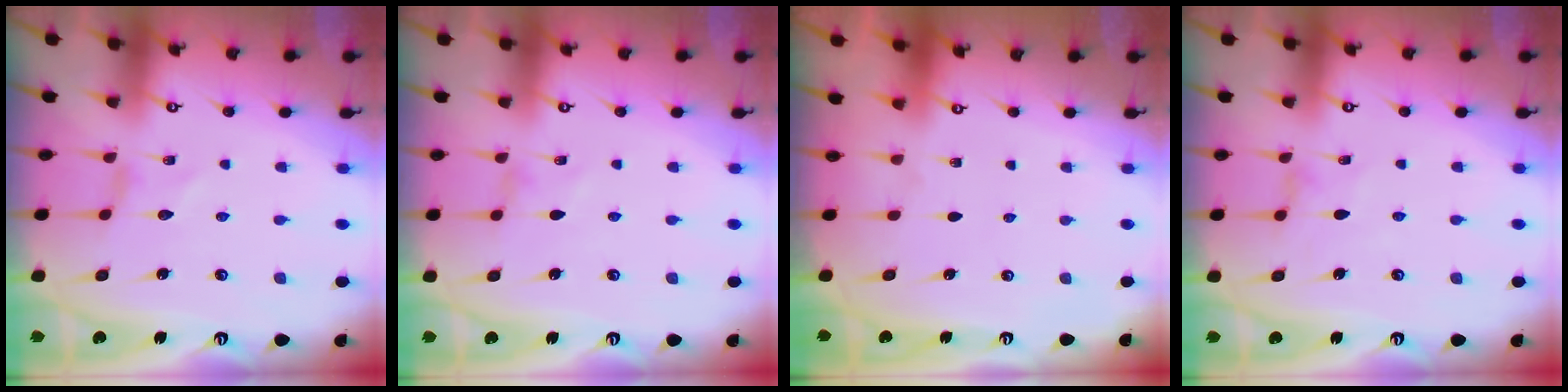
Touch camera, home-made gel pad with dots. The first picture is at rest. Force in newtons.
{"total": 0.0}
{"total": 0.0}
{"total": 0.8, "press": 0.8, "slide": 0.3}